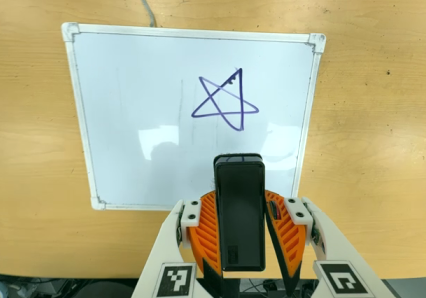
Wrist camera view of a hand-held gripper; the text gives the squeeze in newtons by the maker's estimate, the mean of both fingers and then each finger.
{"total": 6.7, "left": 5.4, "right": 8.0}